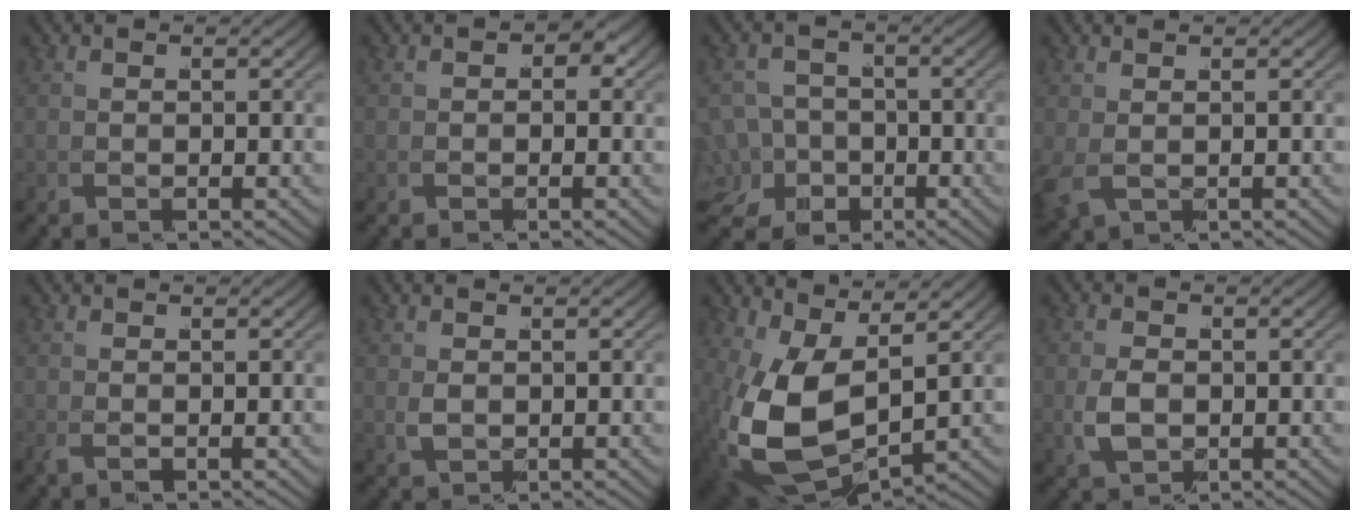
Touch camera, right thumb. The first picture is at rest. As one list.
[{"total": 0.9, "force": [0.0, 0.6, 0.6], "torque": [-0.004, -0.003, 0.000]}, {"total": 7.8, "force": [-3.2, 6.1, 3.7], "torque": [-0.067, -0.047, -0.034]}, {"total": 1.2, "force": [0.3, 0.8, 0.8], "torque": [-0.033, -0.005, 0.020]}, {"total": 0.9, "force": [-0.2, 0.6, 0.6], "torque": [-0.021, -0.002, -0.003]}, {"total": 1.7, "force": [0.5, 1.1, 1.1], "torque": [-0.036, -0.008, 0.022]}, {"total": 11.3, "force": [-0.5, 7.1, 8.7], "torque": [-0.234, -0.066, 0.032]}, {"total": 3.3, "force": [-0.2, 2.4, 2.2], "torque": [-0.060, -0.012, 0.011]}]